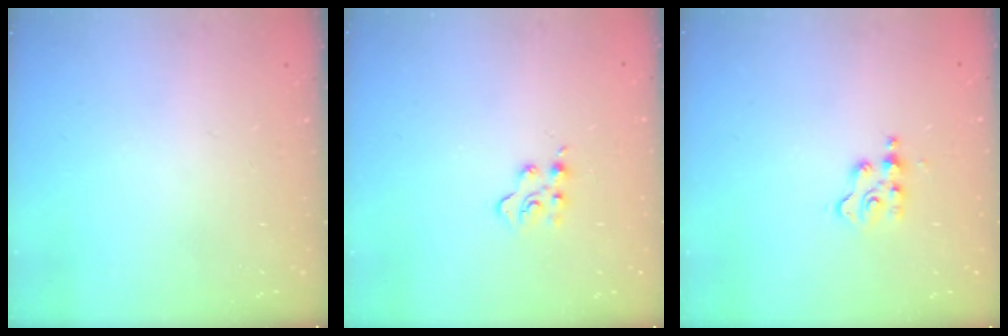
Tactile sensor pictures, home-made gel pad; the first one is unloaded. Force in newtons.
{"total": 3.0, "press": 2.9, "slide": 0.3}
{"total": 3.8, "press": 3.7, "slide": 0.6}